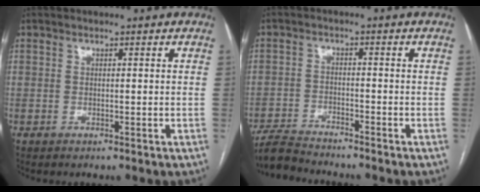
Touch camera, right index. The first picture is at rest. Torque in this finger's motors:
{"motor_torque": [-0.41, -1.12, -0.03, -0.03]}